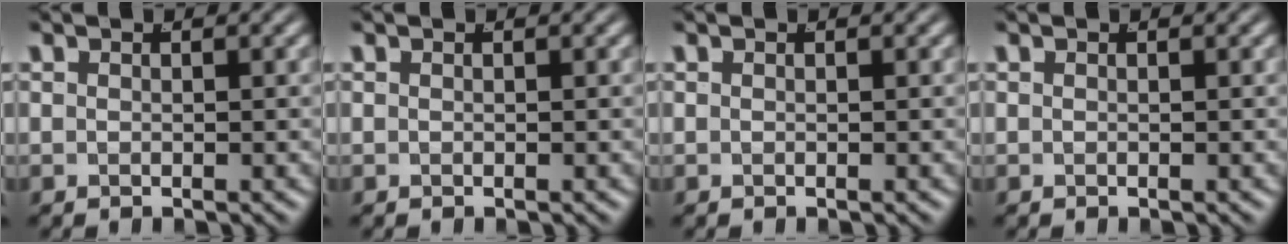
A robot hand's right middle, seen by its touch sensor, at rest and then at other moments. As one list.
[{"total": 0.0}, {"total": 0.0}, {"total": 0.0}]